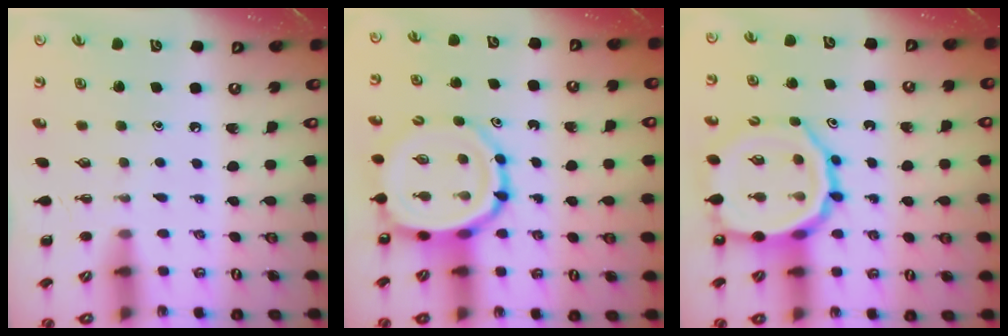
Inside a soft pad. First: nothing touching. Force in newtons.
{"total": 11.8, "press": 11.4, "slide": 3.0}
{"total": 17.3, "press": 17.1, "slide": 2.7}